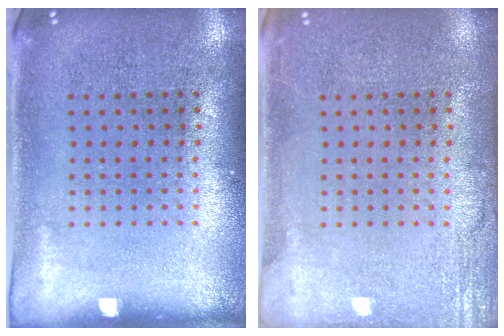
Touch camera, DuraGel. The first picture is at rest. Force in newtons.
{"total": 2.4, "press": 2.4, "slide": 0.3}